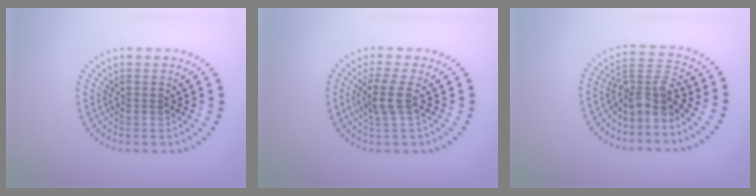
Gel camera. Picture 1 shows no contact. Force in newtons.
{"total": 2.4, "press": 1.9, "slide": 1.5}
{"total": 3.7, "press": 2.8, "slide": 2.4}